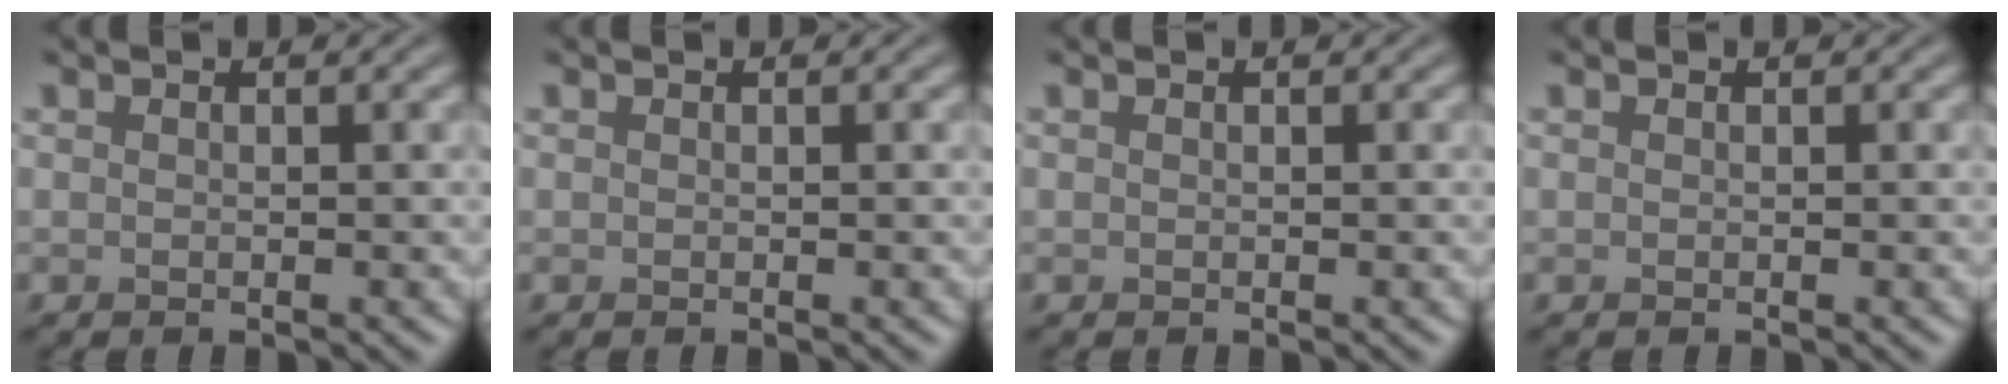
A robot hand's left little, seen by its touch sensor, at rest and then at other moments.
{"total": 0.0}
{"total": 0.0}
{"total": 0.0}